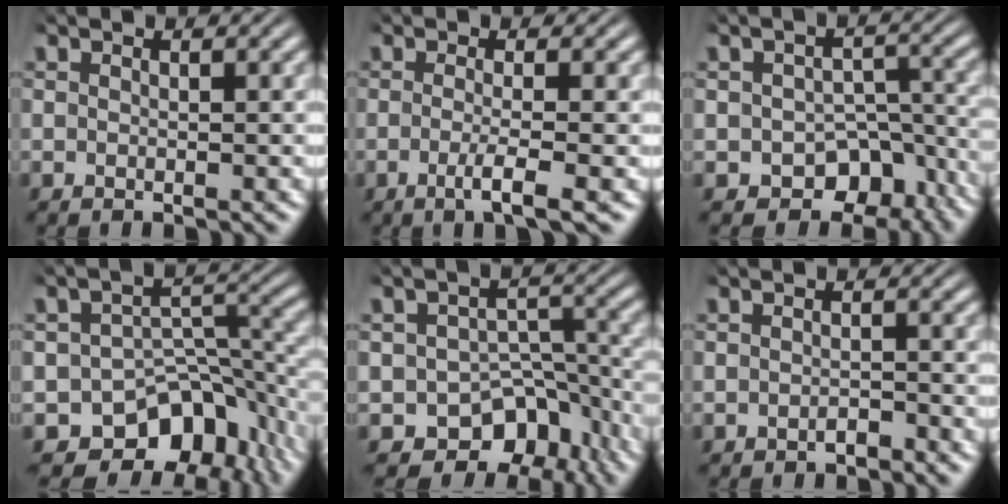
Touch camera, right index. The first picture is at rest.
{"total": 2.8, "force": [-1.4, 0.2, 2.4], "torque": [-0.051, -0.013, -0.024]}
{"total": 10.8, "force": [-6.8, 7.7, 3.2], "torque": [-0.057, -0.043, -0.097]}
{"total": 13.4, "force": [-7.3, 9.3, 6.4], "torque": [-0.111, -0.044, -0.104]}
{"total": 12.2, "force": [-7.3, 8.8, 4.4], "torque": [-0.083, -0.044, -0.108]}
{"total": 1.0, "force": [-0.9, 0.4, 0.2], "torque": [-0.006, 0.000, -0.016]}